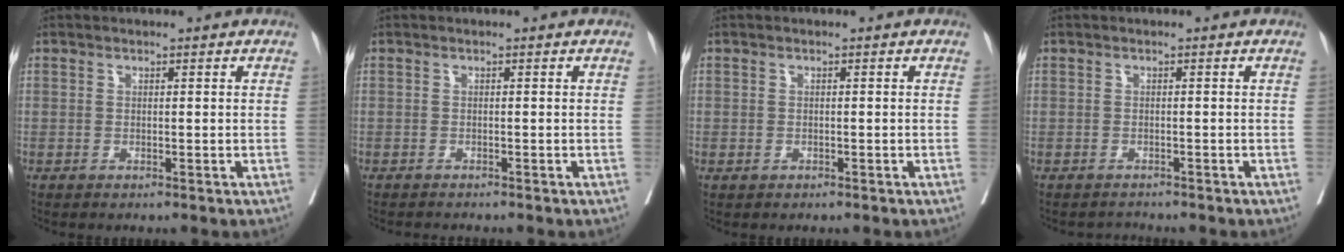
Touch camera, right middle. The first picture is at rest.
{"total": 1.7, "force": [-1.6, 0.1, 0.4], "torque": [-0.009, -0.004, -0.023]}
{"total": 0.6, "force": [-0.3, 0.5, 0.1], "torque": [0.001, 0.003, -0.006]}
{"total": 1.1, "force": [-1.1, 0.1, -0.3], "torque": [0.005, -0.006, -0.016]}